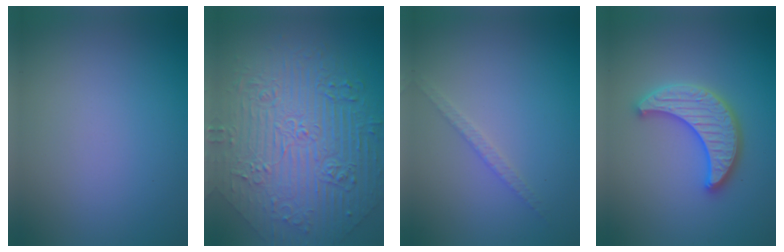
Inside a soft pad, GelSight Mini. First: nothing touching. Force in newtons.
{"total": 10.1, "press": 7.6, "slide": 6.6}
{"total": 1.3, "press": 1.3, "slide": 0.2}
{"total": 5.2, "press": 5.1, "slide": 0.8}